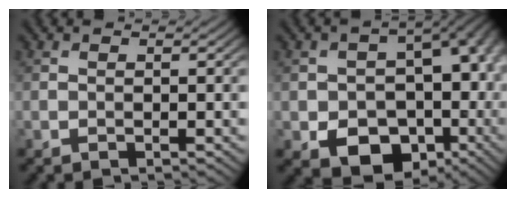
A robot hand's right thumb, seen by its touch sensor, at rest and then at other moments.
{"total": 14.9, "force": [-3.4, 10.9, 9.6], "torque": [-0.126, -0.031, -0.037]}